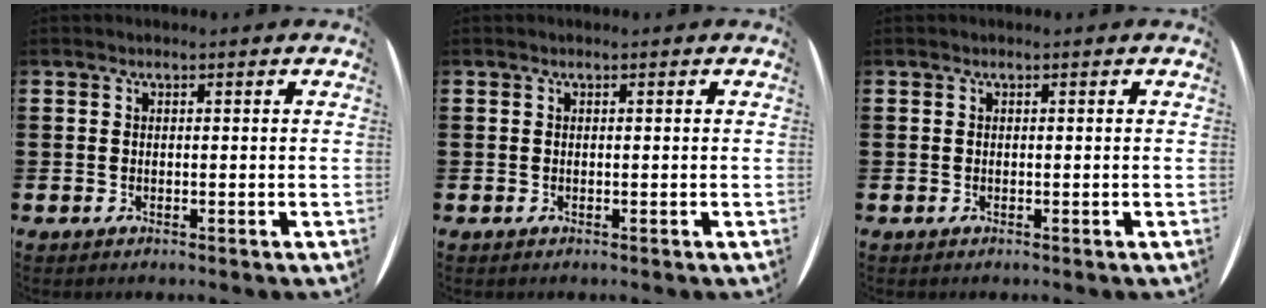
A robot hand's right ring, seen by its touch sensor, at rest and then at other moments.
{"total": 0.0}
{"total": 0.0}